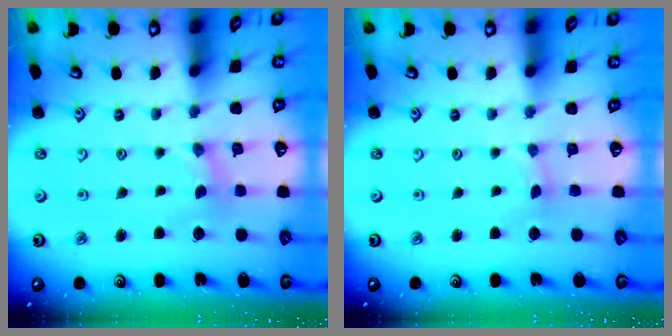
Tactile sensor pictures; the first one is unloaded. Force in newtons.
{"total": 1.3, "press": 1.2, "slide": 0.2}